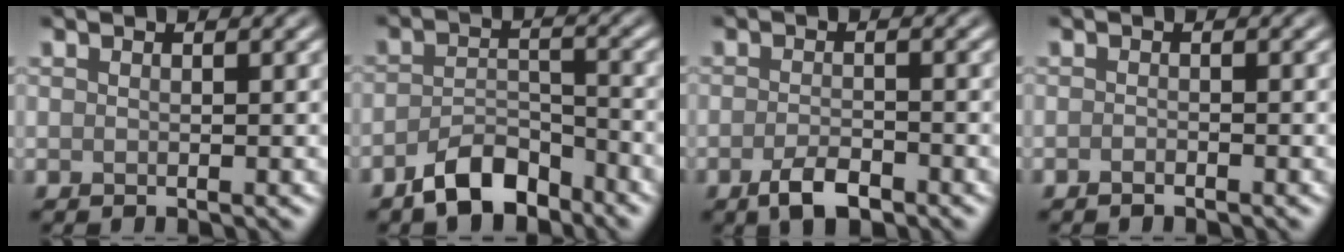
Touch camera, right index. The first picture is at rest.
{"total": 4.7, "force": [-3.4, 2.1, 2.5], "torque": [-0.041, -0.001, -0.066]}
{"total": 2.9, "force": [-1.8, 1.2, 2.0], "torque": [-0.039, 0.000, -0.036]}
{"total": 0.6, "force": [-0.5, 0.2, 0.3], "torque": [-0.004, 0.000, -0.010]}